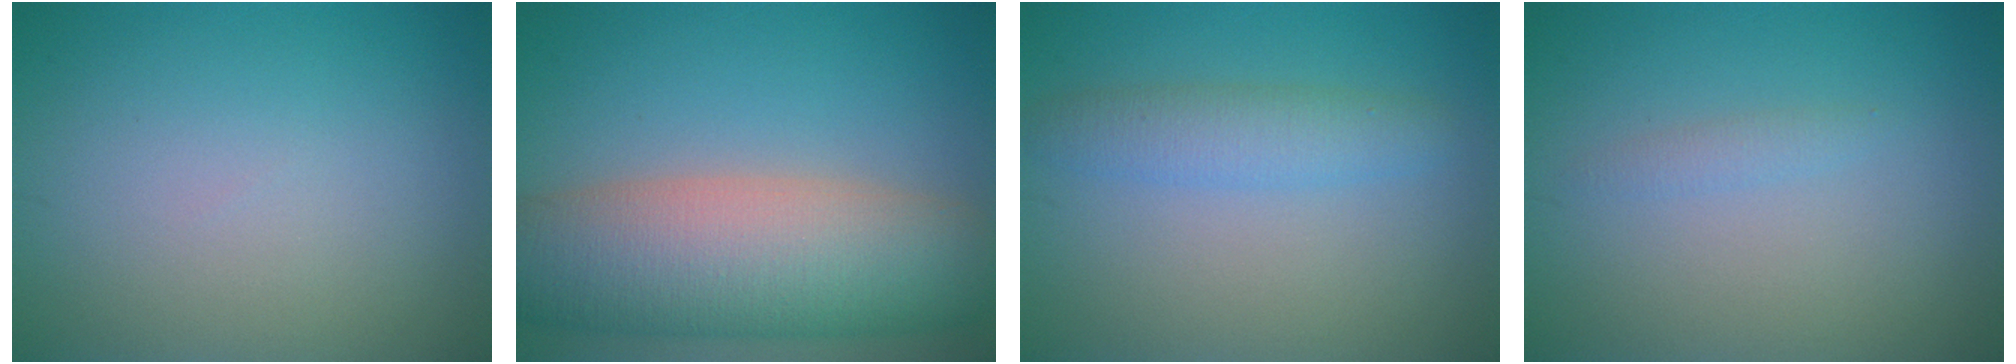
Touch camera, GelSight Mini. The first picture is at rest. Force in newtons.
{"total": 11.1, "press": 11.1, "slide": 0.7}
{"total": 2.9, "press": 2.9, "slide": 0.1}
{"total": 0.9, "press": 0.9, "slide": 0.1}